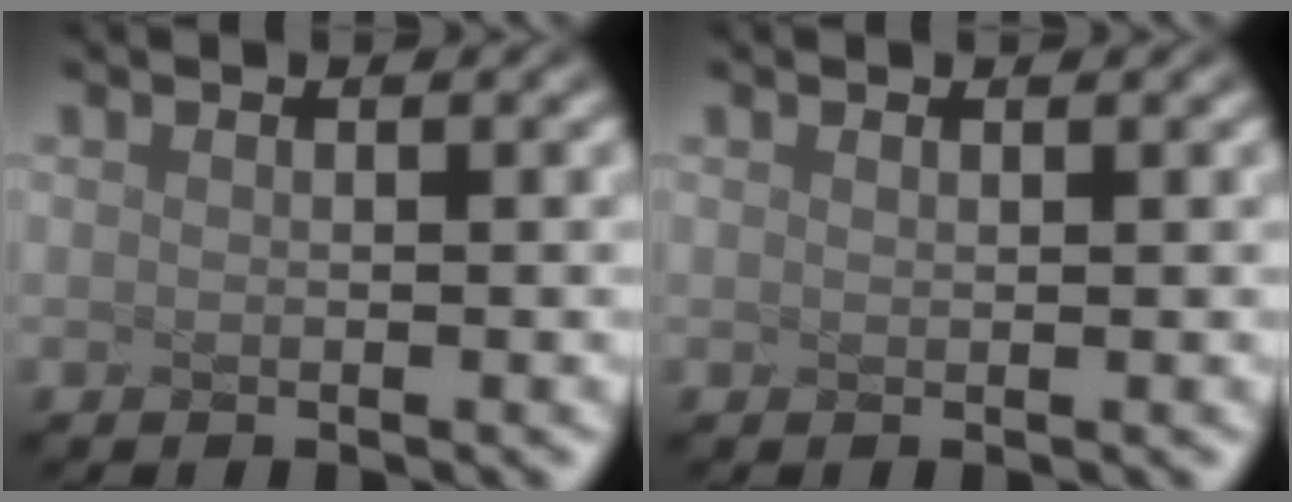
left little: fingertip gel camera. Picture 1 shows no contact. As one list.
[{"total": 0.0}]